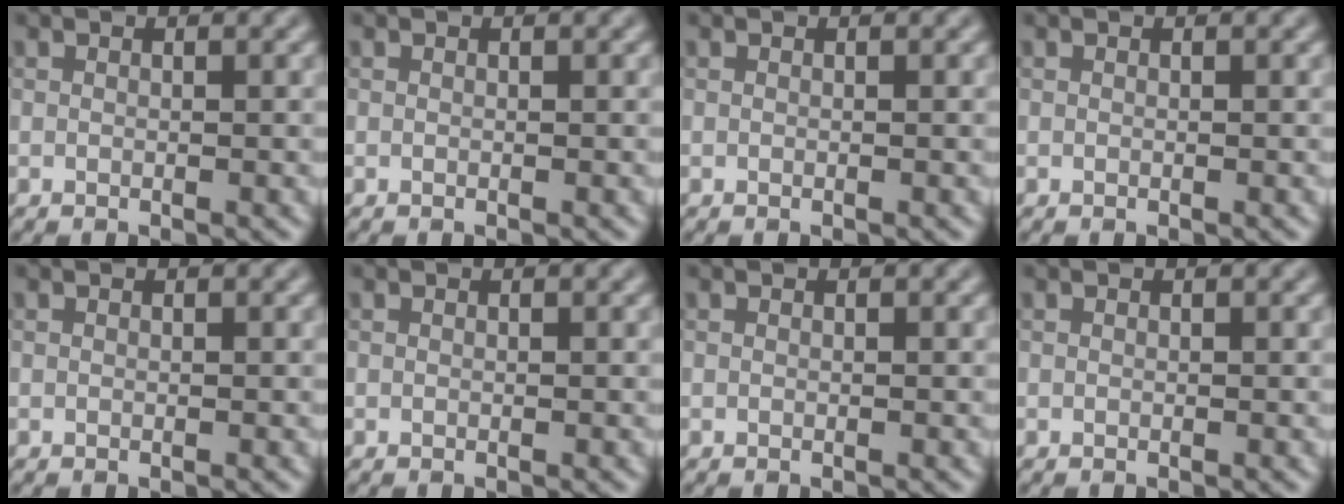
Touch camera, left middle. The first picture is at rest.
{"total": 0.0}
{"total": 0.0}
{"total": 0.0}
{"total": 0.0}
{"total": 0.0}
{"total": 0.0}
{"total": 0.0}